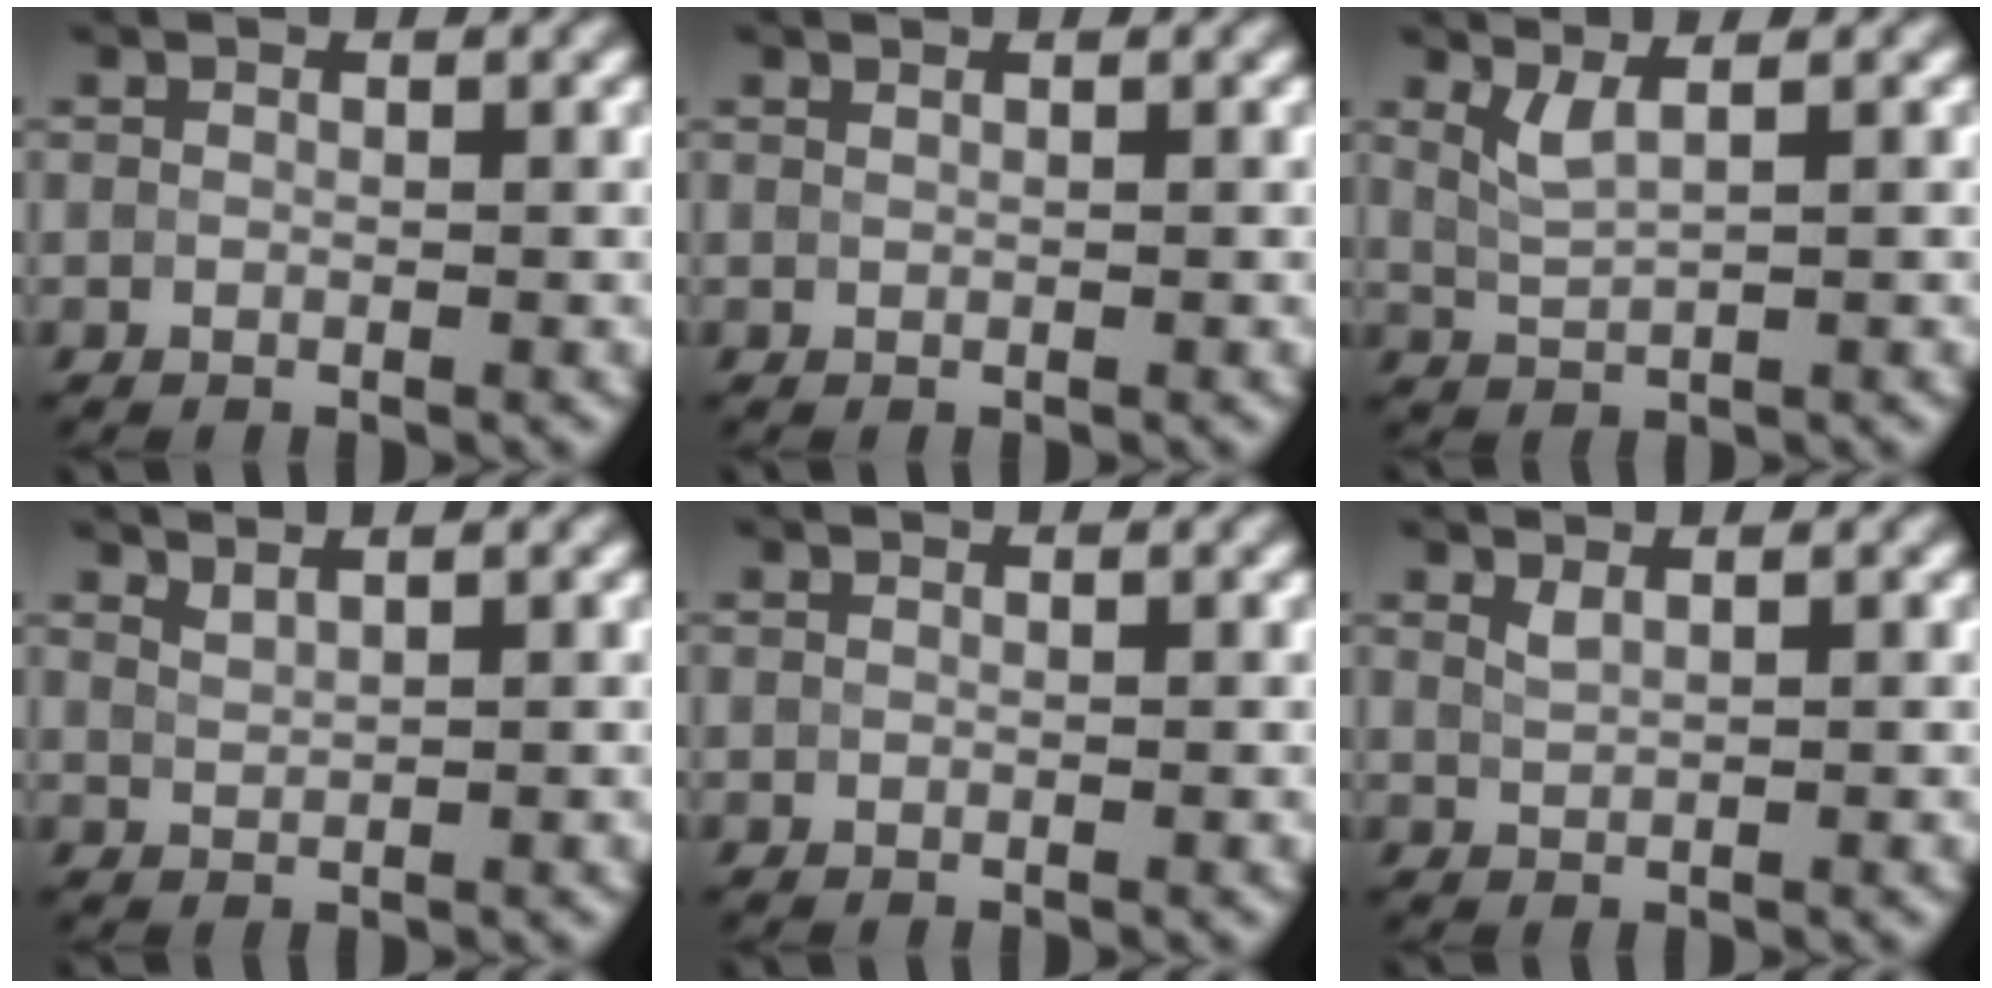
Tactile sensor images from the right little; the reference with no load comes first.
{"total": 0.5, "force": [0.4, 0.2, 0.2], "torque": [-0.001, -0.002, 0.003]}
{"total": 2.2, "force": [1.3, 0.6, 1.7], "torque": [-0.032, -0.004, 0.030]}
{"total": 1.7, "force": [1.6, 0.4, 0.6], "torque": [-0.004, 0.003, 0.026]}
{"total": 0.0}
{"total": 1.1, "force": [0.8, 0.4, 0.6], "torque": [-0.010, -0.001, 0.017]}